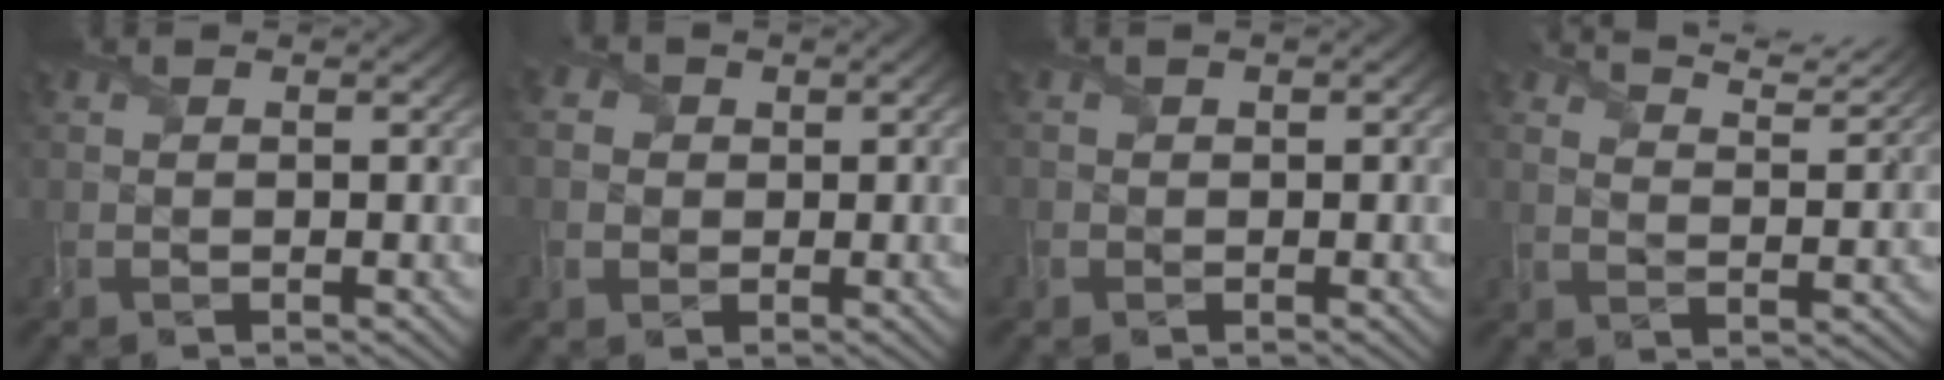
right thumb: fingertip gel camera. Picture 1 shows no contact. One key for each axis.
{"total": 4.1, "fx": 0.6, "fy": 3.9, "fz": 1.1, "tx": -0.045, "ty": 0.008, "tz": -0.011}
{"total": 1.9, "fx": -0.4, "fy": 1.8, "fz": 0.4, "tx": -0.008, "ty": -0.003, "tz": -0.009}
{"total": 8.0, "fx": 6.6, "fy": 1.9, "fz": 4.0, "tx": -0.071, "ty": 0.005, "tz": 0.090}